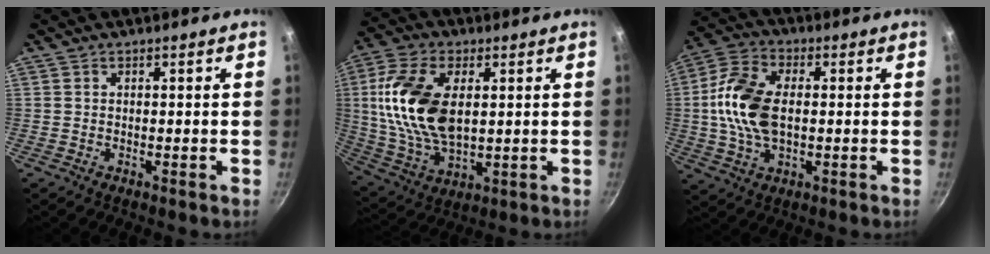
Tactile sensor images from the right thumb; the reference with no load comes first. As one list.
[{"total": 17.7, "force": [2.9, 10.0, 14.4], "torque": [-0.272, -0.004, 0.059]}, {"total": 13.7, "force": [0.2, 8.1, 11.0], "torque": [-0.211, 0.020, -0.008]}]